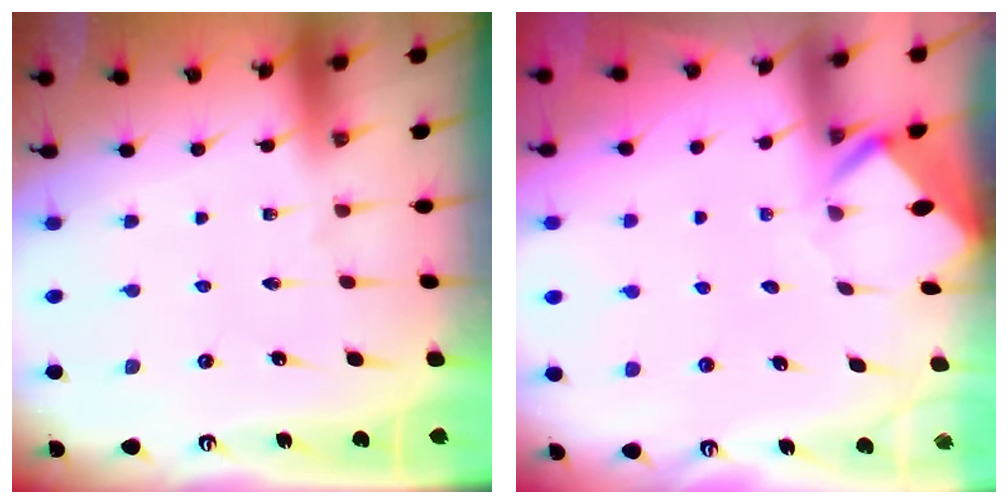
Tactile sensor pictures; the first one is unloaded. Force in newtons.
{"total": 3.9, "press": 3.9, "slide": 0.3}